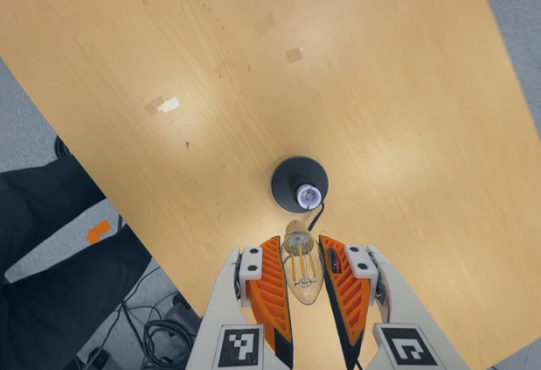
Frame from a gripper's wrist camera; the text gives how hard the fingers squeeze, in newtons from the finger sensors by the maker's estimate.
{"total": 11.9, "left": 12.2, "right": 11.7}